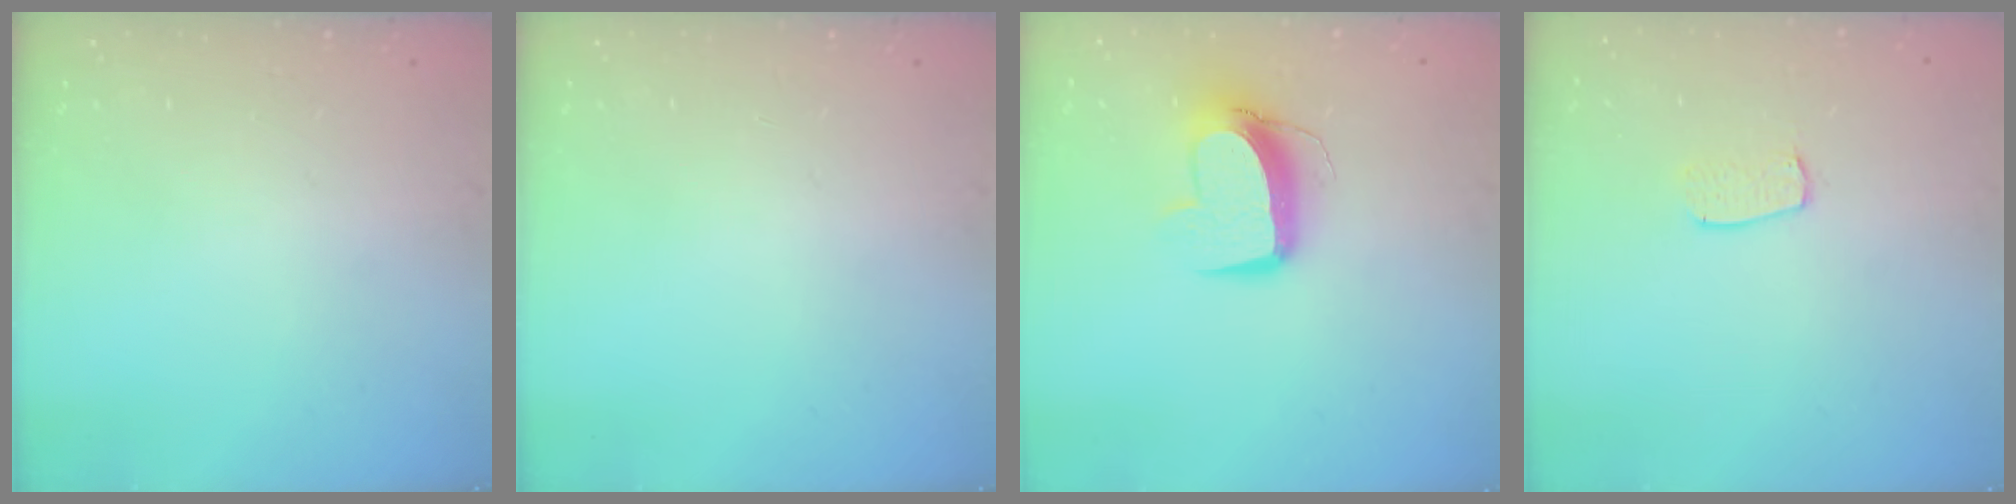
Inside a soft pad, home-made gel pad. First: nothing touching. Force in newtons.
{"total": 0.0}
{"total": 11.1, "press": 11.0, "slide": 1.4}
{"total": 5.9, "press": 5.9, "slide": 0.3}